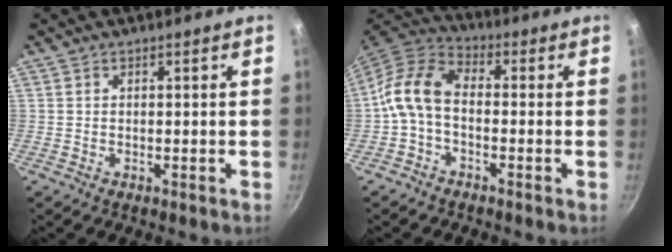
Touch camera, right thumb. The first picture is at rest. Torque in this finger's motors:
{"motor_torque": [0.17, 0.30, 0.92, -0.42, 0.21]}